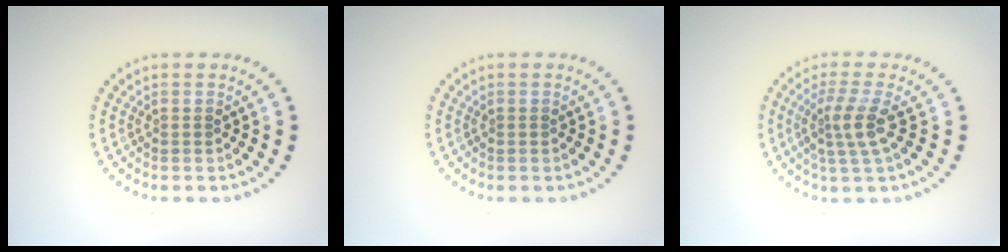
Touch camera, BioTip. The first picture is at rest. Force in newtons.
{"total": 0.0}
{"total": 2.9, "press": 2.2, "slide": 1.8}